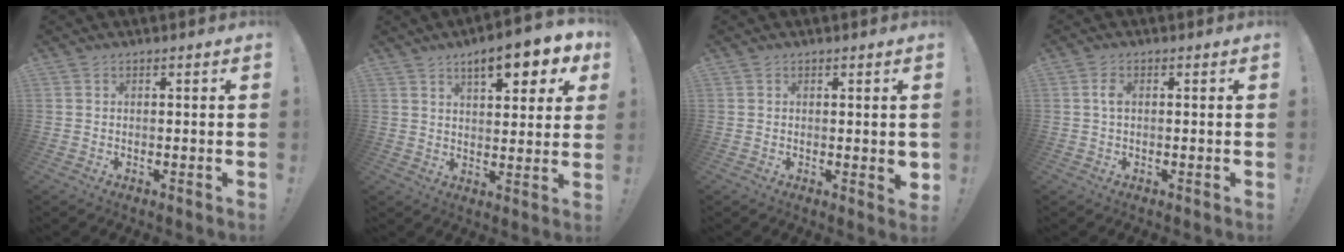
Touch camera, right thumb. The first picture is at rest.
{"total": 10.9, "force": [6.3, 3.3, 8.3], "torque": [-0.112, -0.030, 0.100]}
{"total": 1.9, "force": [0.8, 0.9, 1.5], "torque": [-0.010, -0.004, 0.013]}
{"total": 2.4, "force": [0.3, 1.3, 2.0], "torque": [-0.033, 0.003, 0.002]}